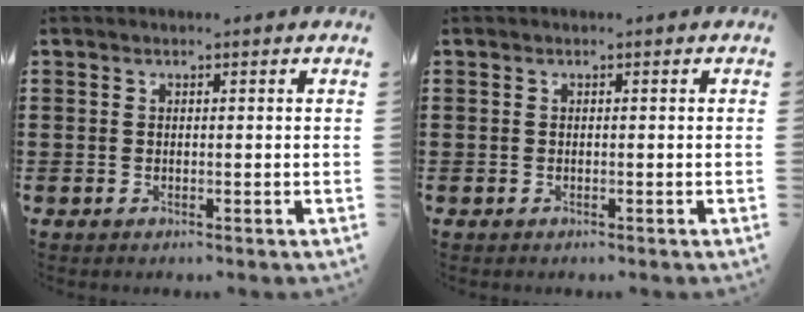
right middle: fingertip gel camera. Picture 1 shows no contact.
{"total": 0.0}